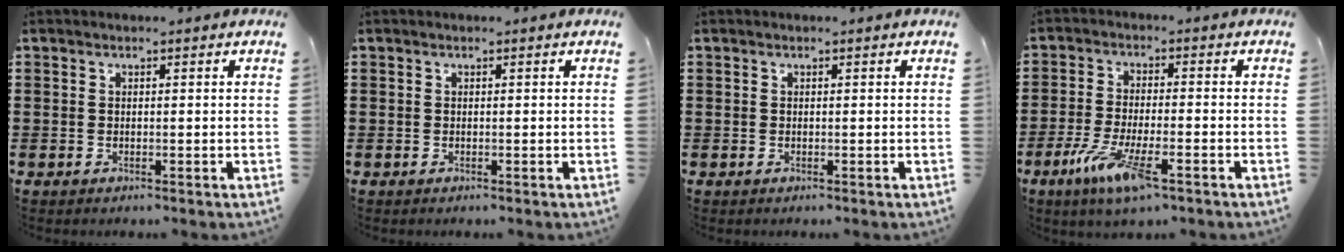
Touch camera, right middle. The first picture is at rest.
{"total": 0.0}
{"total": 0.0}
{"total": 8.1, "force": [-3.9, 1.9, 6.9], "torque": [-0.145, -0.012, -0.070]}